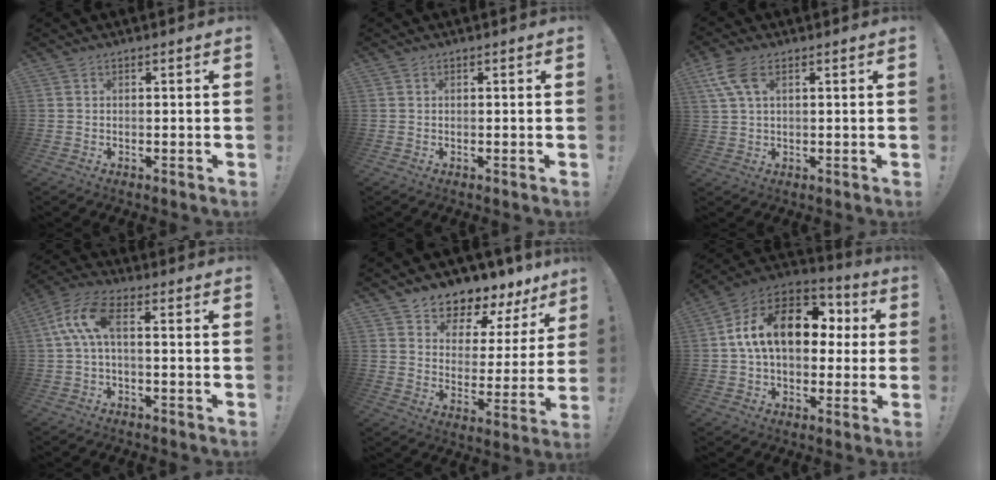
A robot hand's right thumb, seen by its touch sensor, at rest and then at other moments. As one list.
[{"total": 0.0}, {"total": 8.0, "force": [3.3, 4.2, 5.9], "torque": [-0.133, 0.001, 0.066]}, {"total": 9.2, "force": [0.8, 3.4, 8.5], "torque": [-0.177, 0.003, 0.018]}, {"total": 6.2, "force": [5.5, 2.4, 1.6], "torque": [-0.023, -0.064, 0.097]}, {"total": 18.9, "force": [3.9, 12.1, 14.1], "torque": [-0.234, 0.003, 0.069]}]